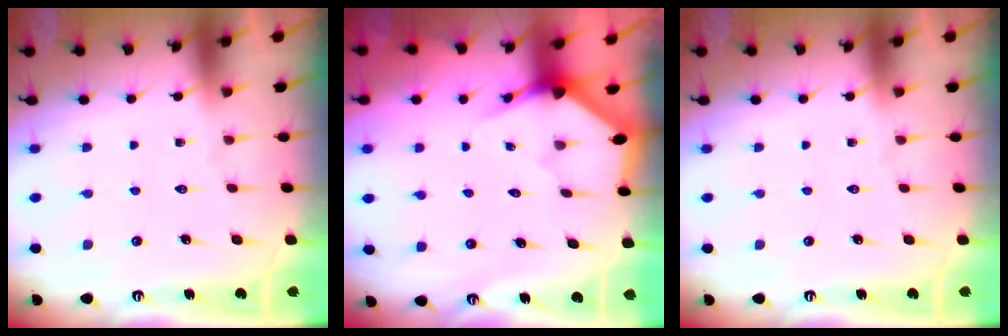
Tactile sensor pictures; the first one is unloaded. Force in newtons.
{"total": 3.4, "press": 3.4, "slide": 0.1}
{"total": 0.0}